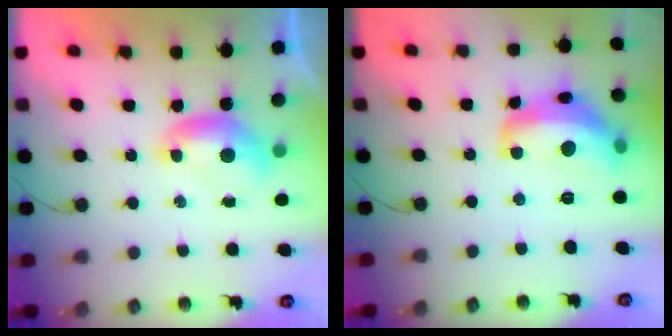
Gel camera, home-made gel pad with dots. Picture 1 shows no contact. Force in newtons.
{"total": 11.5, "press": 11.5, "slide": 0.8}